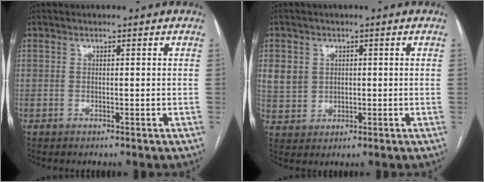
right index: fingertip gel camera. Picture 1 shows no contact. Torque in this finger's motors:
{"motor_torque": [-0.01, 0.09, 0.03, 0.03]}